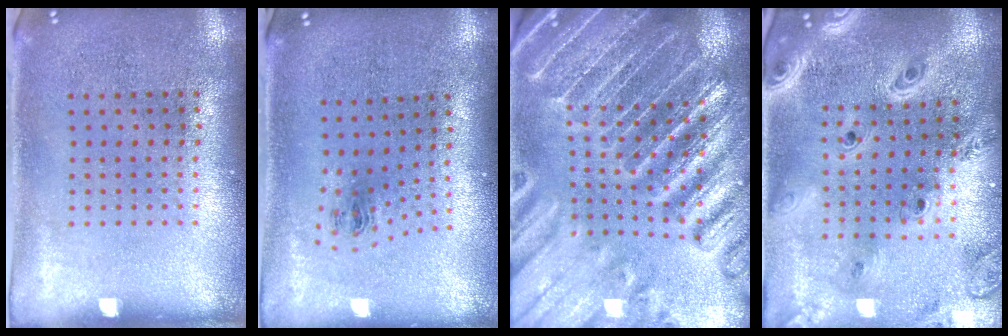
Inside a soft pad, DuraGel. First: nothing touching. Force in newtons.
{"total": 1.0, "press": 0.4, "slide": 0.9}
{"total": 4.6, "press": 4.2, "slide": 1.9}
{"total": 3.5, "press": 2.8, "slide": 2.1}